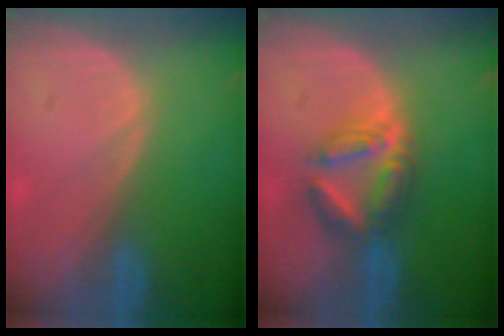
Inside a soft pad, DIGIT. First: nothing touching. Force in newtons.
{"total": 5.8, "press": 5.7, "slide": 0.5}